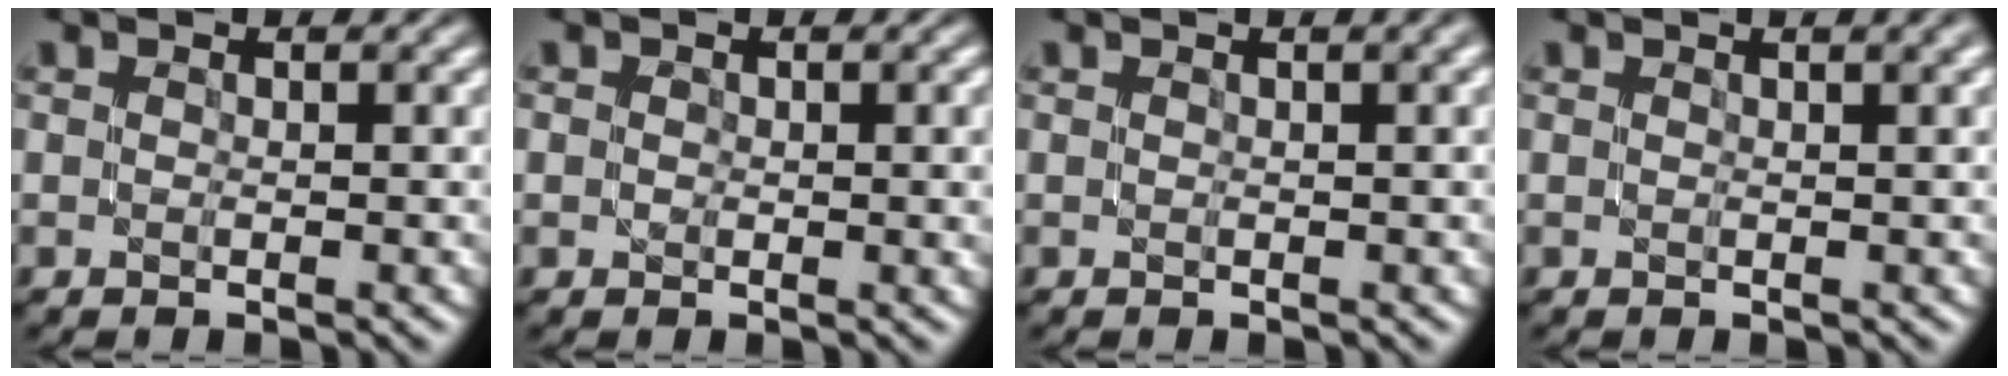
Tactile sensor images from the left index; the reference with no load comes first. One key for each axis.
{"total": 1.9, "fx": 0.3, "fy": 1.3, "fz": 1.4, "tx": -0.016, "ty": -0.003, "tz": 0.006}
{"total": 2.6, "fx": 1.2, "fy": 1.0, "fz": 2.1, "tx": -0.013, "ty": 0.004, "tz": 0.003}
{"total": 3.3, "fx": 1.8, "fy": 1.3, "fz": 2.4, "tx": -0.010, "ty": 0.009, "tz": 0.002}